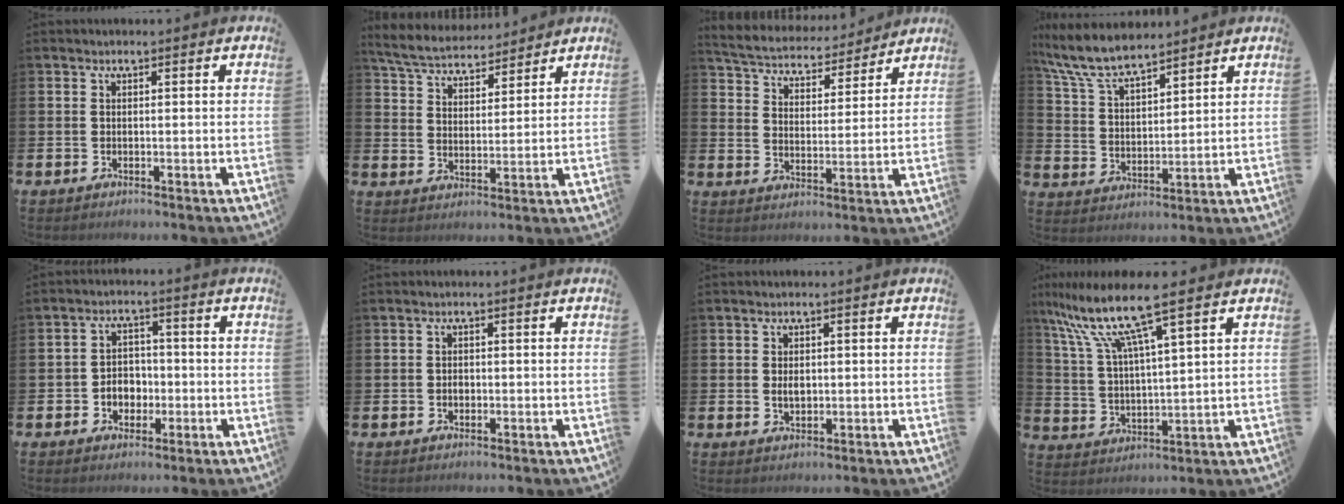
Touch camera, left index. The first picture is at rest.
{"total": 5.9, "force": [5.8, 1.2, 0.7], "torque": [-0.043, -0.032, 0.103]}
{"total": 5.4, "force": [5.2, 1.4, 0.4], "torque": [-0.041, -0.041, 0.089]}
{"total": 8.4, "force": [7.7, 1.6, 2.9], "torque": [-0.088, -0.034, 0.140]}
{"total": 3.6, "force": [-1.2, 3.0, 1.5], "torque": [-0.029, 0.006, -0.031]}
{"total": 1.1, "force": [-0.2, 0.8, 0.7], "torque": [-0.006, 0.002, -0.007]}
{"total": 1.8, "force": [0.2, 1.1, 1.4], "torque": [-0.020, 0.004, 0.000]}
{"total": 11.1, "force": [8.3, 1.2, 7.2], "torque": [-0.172, -0.029, 0.139]}